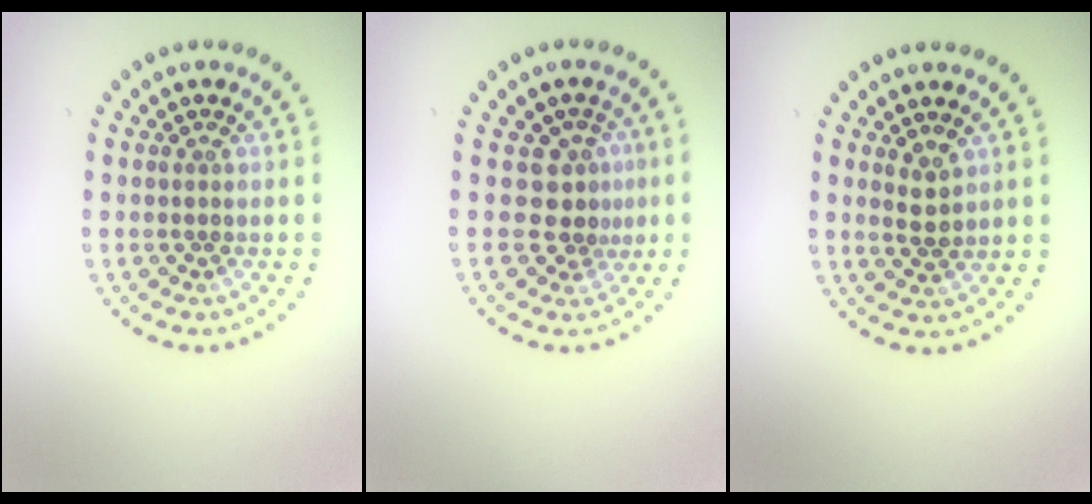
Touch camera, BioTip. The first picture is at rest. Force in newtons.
{"total": 2.4, "press": 1.8, "slide": 1.7}
{"total": 1.7, "press": 1.6, "slide": 0.5}